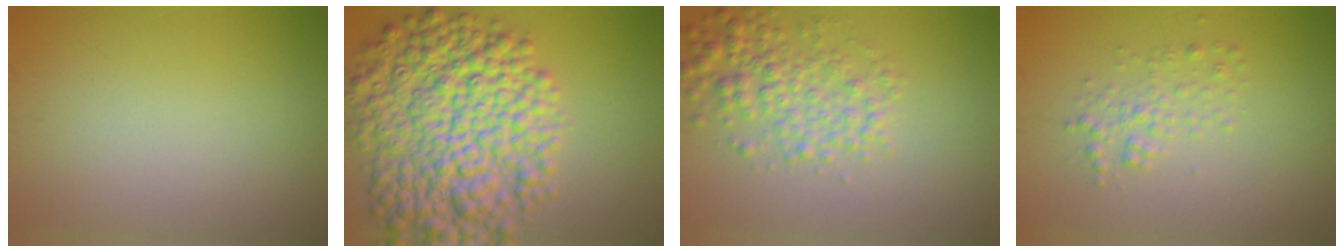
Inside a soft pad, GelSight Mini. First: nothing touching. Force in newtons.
{"total": 12.2, "press": 12.2, "slide": 0.3}
{"total": 4.1, "press": 4.1, "slide": 0.1}
{"total": 1.8, "press": 1.8, "slide": 0.0}